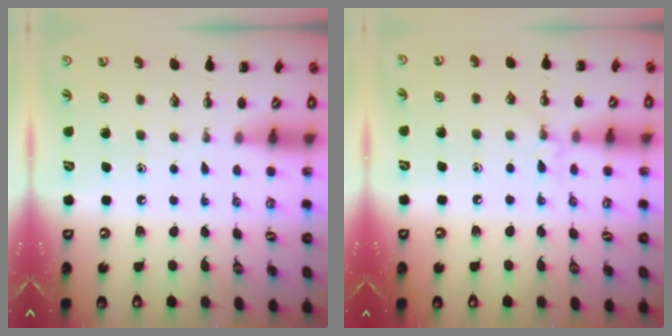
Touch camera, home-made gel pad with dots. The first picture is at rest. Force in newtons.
{"total": 4.9, "press": 4.7, "slide": 1.5}